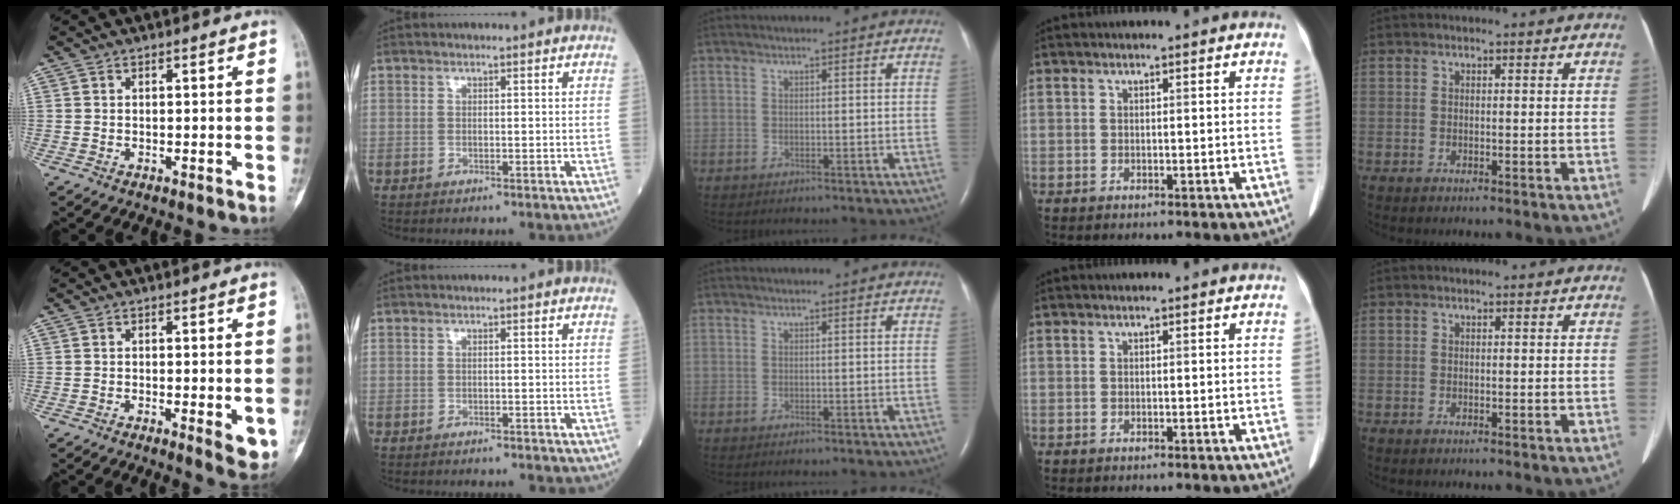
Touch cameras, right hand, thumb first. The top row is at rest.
{"thumb": {"total": 4.4, "force": [-0.9, 1.3, 4.1], "torque": [-0.050, -0.010, -0.012]}, "index": {"total": 0.9, "force": [-0.6, 0.4, 0.5], "torque": [-0.008, 0.000, -0.004]}}